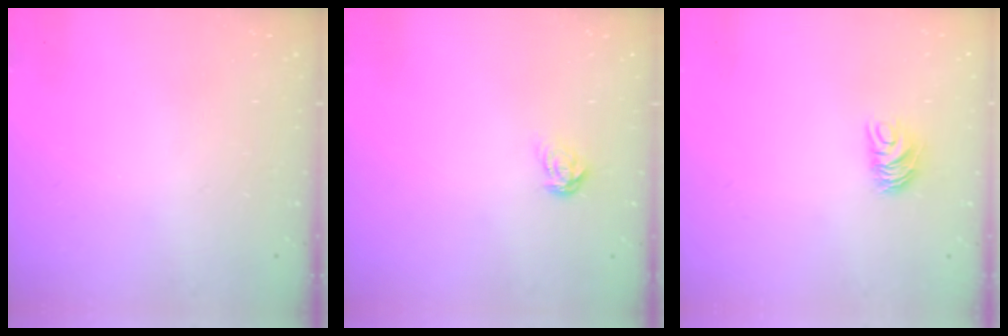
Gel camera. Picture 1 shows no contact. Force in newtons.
{"total": 5.0, "press": 5.0, "slide": 0.4}
{"total": 6.8, "press": 6.8, "slide": 0.5}